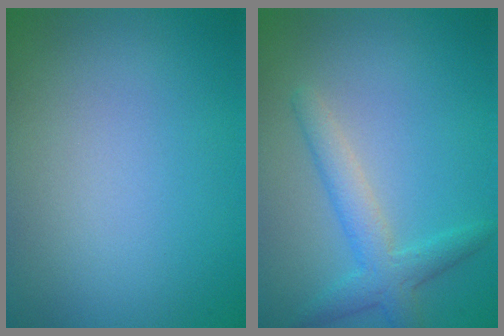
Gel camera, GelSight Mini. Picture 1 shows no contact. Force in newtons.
{"total": 3.1, "press": 3.0, "slide": 0.1}